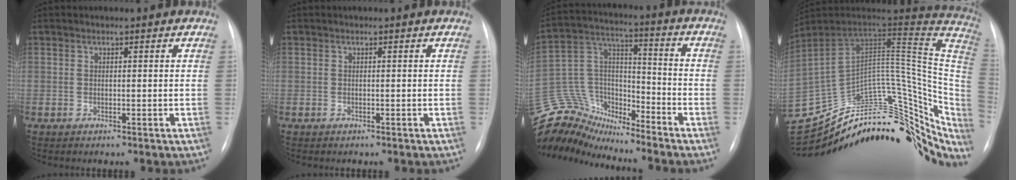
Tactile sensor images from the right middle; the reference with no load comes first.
{"total": 0.0}
{"total": 14.5, "force": [-14.1, 3.1, 1.5], "torque": [-0.035, 0.062, -0.266]}
{"total": 33.7, "force": [-23.6, 17.5, 16.6], "torque": [-0.190, 0.056, -0.307]}